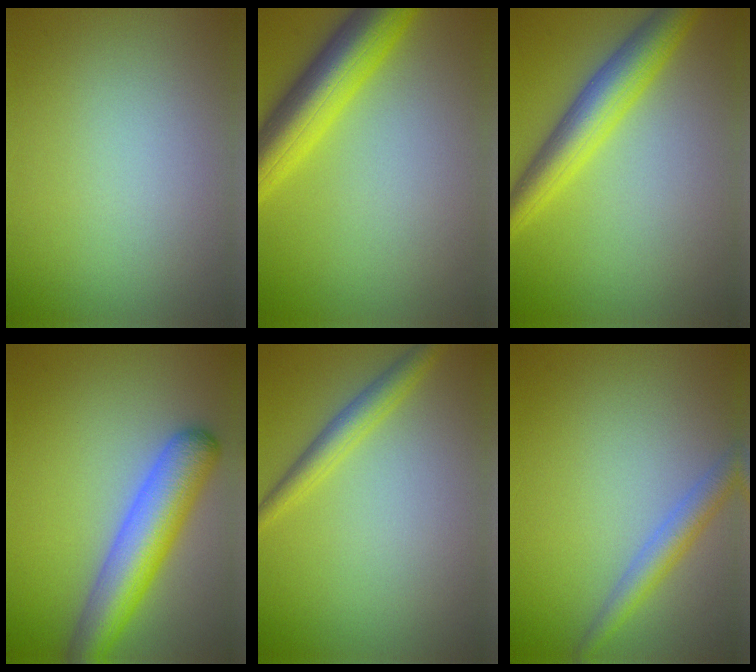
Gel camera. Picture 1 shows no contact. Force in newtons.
{"total": 7.4, "press": 7.4, "slide": 0.5}
{"total": 5.5, "press": 5.5, "slide": 0.1}
{"total": 6.7, "press": 6.7, "slide": 0.2}
{"total": 2.6, "press": 2.5, "slide": 0.1}
{"total": 2.8, "press": 2.8, "slide": 0.2}